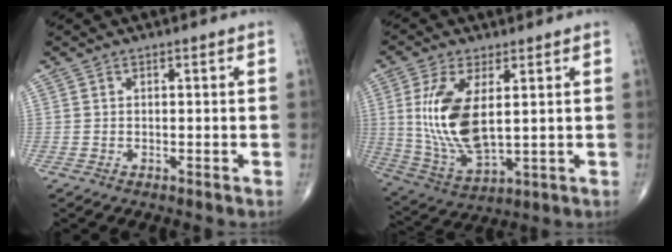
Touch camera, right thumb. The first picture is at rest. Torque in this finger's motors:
{"motor_torque": [0.08, 0.66, 1.31, 0.42, 0.17]}